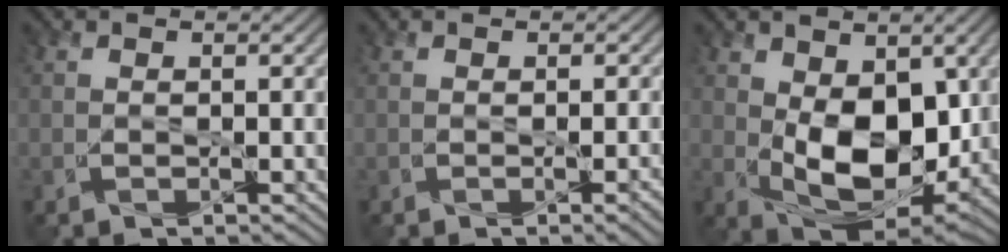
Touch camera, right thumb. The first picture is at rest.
{"total": 2.6, "force": [-0.4, 0.3, 2.6], "torque": [-0.035, 0.004, -0.004]}
{"total": 11.1, "force": [0.8, 6.5, 8.9], "torque": [-0.172, -0.012, 0.022]}